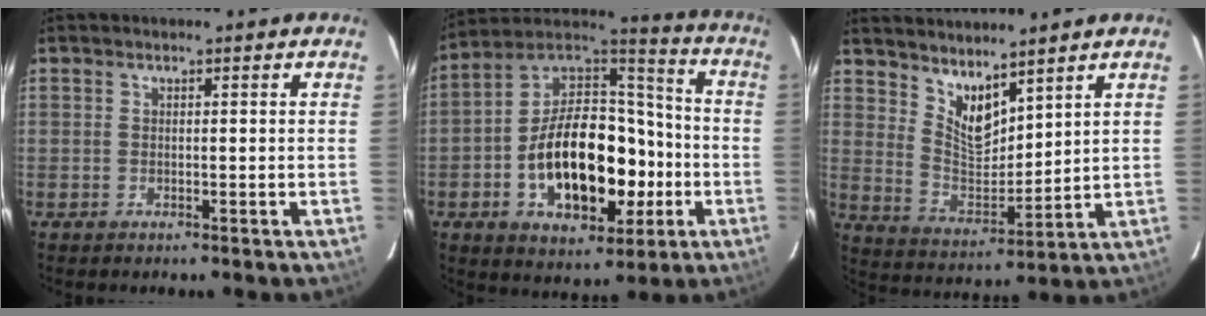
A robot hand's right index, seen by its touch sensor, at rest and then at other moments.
{"total": 22.6, "force": [-5.5, 13.1, 17.6], "torque": [-0.320, 0.038, -0.077]}
{"total": 8.5, "force": [6.4, 3.3, 4.5], "torque": [-0.074, -0.010, 0.129]}